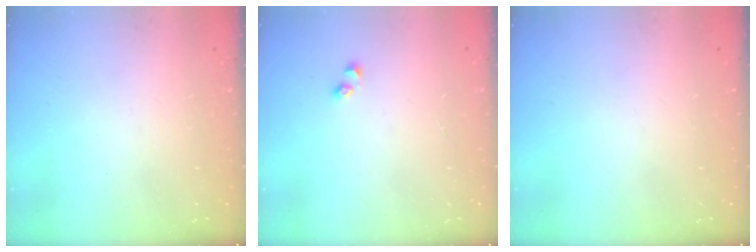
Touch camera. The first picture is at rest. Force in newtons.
{"total": 2.1, "press": 1.7, "slide": 1.2}
{"total": 0.0}